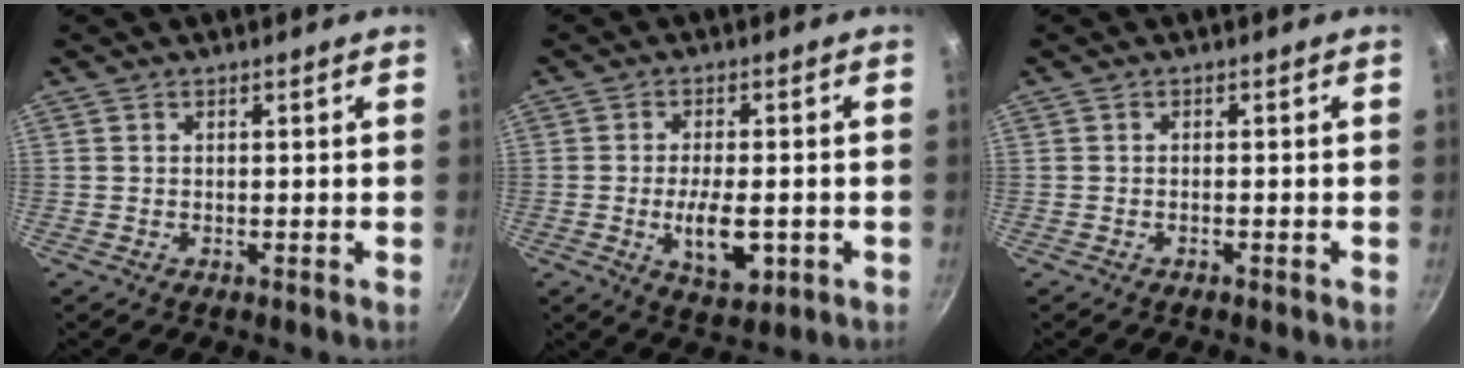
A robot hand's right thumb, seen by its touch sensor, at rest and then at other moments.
{"total": 8.3, "force": [-1.9, 3.9, 7.0], "torque": [-0.105, 0.001, -0.019]}
{"total": 0.5, "force": [-0.5, 0.2, 0.2], "torque": [-0.010, 0.005, -0.005]}